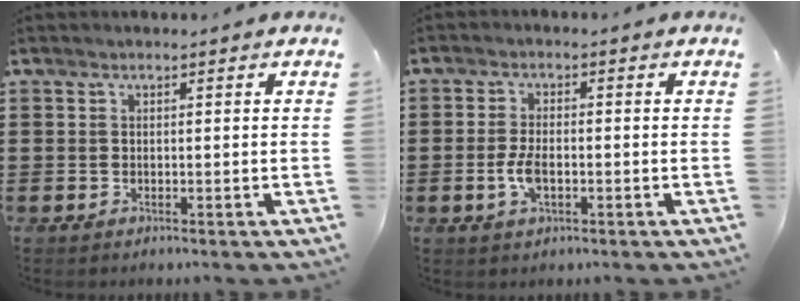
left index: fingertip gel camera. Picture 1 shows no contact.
{"total": 4.3, "force": [-1.0, 1.9, 3.8], "torque": [-0.094, -0.005, -0.025]}